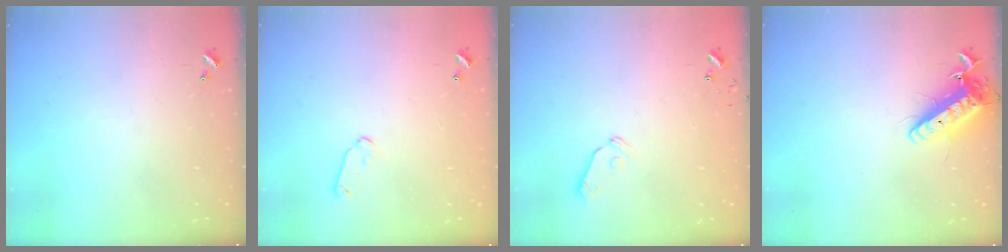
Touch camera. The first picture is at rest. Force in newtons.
{"total": 6.8, "press": 6.7, "slide": 1.0}
{"total": 6.0, "press": 6.0, "slide": 0.7}
{"total": 13.4, "press": 13.1, "slide": 2.5}